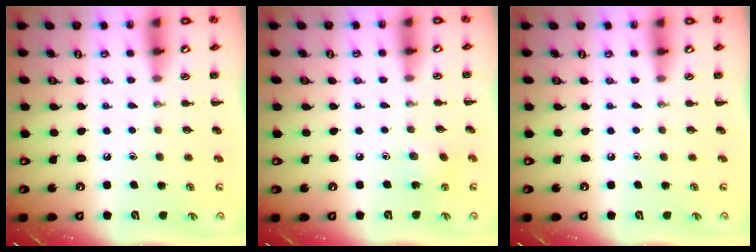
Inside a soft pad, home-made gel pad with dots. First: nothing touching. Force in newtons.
{"total": 2.7, "press": 2.6, "slide": 0.9}
{"total": 0.0}